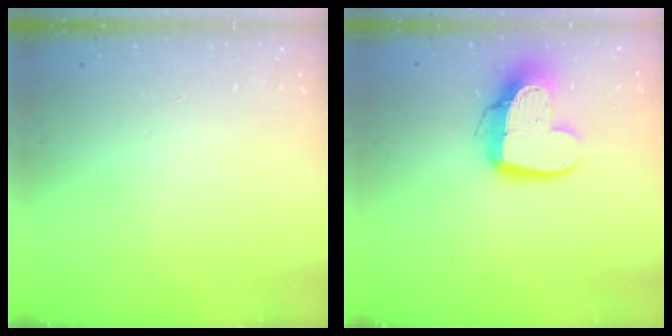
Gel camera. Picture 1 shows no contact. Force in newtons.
{"total": 13.5, "press": 13.5, "slide": 1.1}